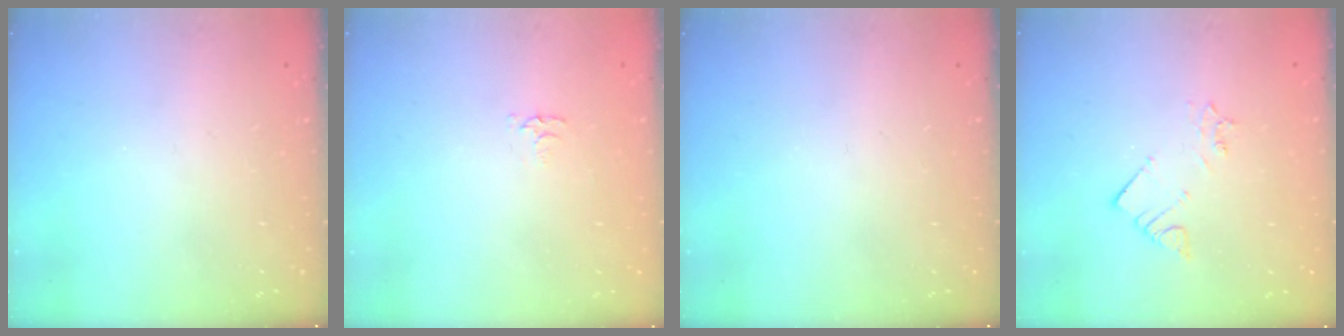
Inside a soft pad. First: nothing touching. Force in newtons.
{"total": 2.6, "press": 2.6, "slide": 0.4}
{"total": 0.0}
{"total": 2.6, "press": 2.6, "slide": 0.2}